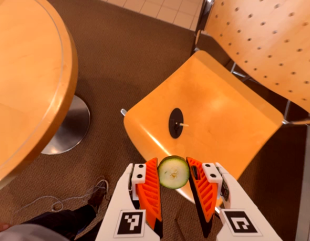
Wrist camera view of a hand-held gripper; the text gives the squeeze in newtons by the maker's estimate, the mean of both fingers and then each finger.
{"total": 9.4, "left": 9.6, "right": 9.3}